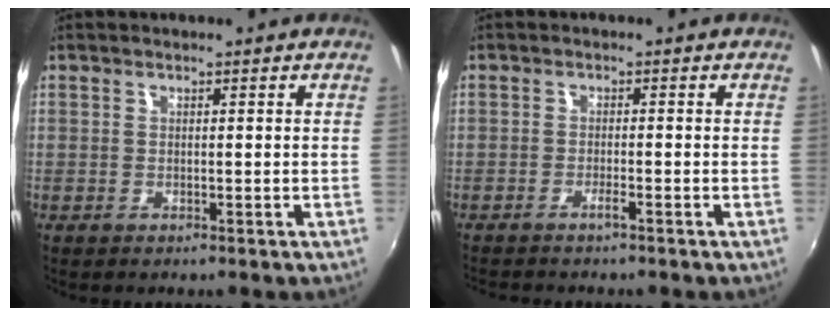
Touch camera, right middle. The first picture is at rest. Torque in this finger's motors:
{"motor_torque": [1.03, -1.11, 0.09, 0.05]}